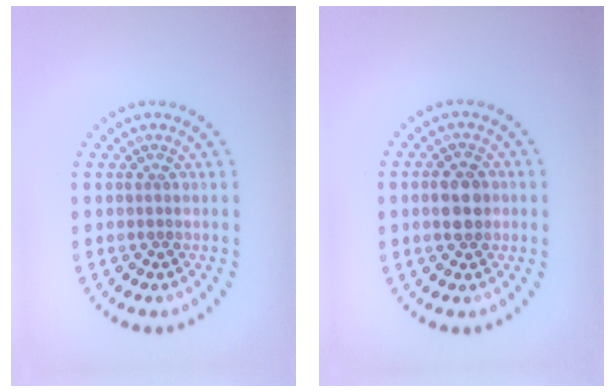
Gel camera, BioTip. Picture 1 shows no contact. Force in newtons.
{"total": 3.4, "press": 3.4, "slide": 0.2}